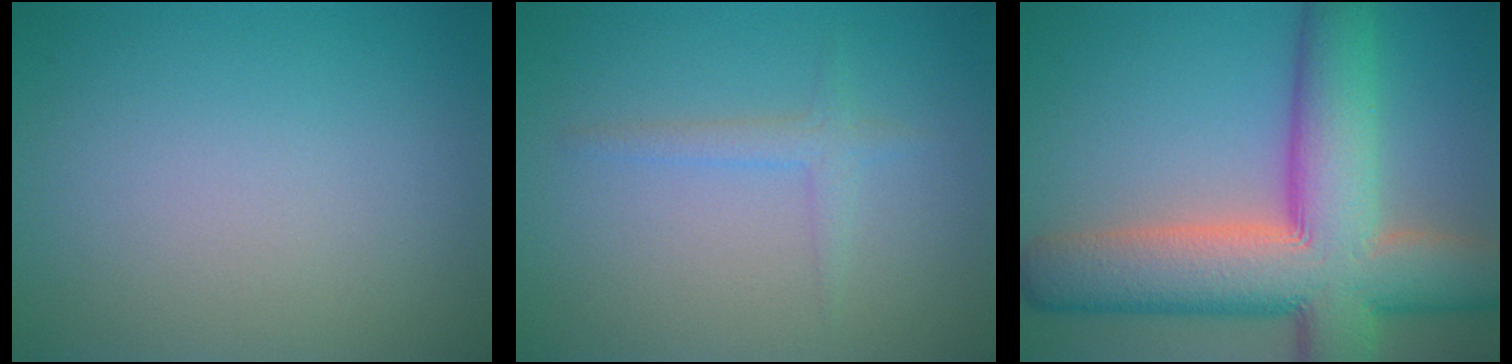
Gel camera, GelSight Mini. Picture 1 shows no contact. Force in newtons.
{"total": 1.5, "press": 1.5, "slide": 0.0}
{"total": 13.3, "press": 13.2, "slide": 0.7}